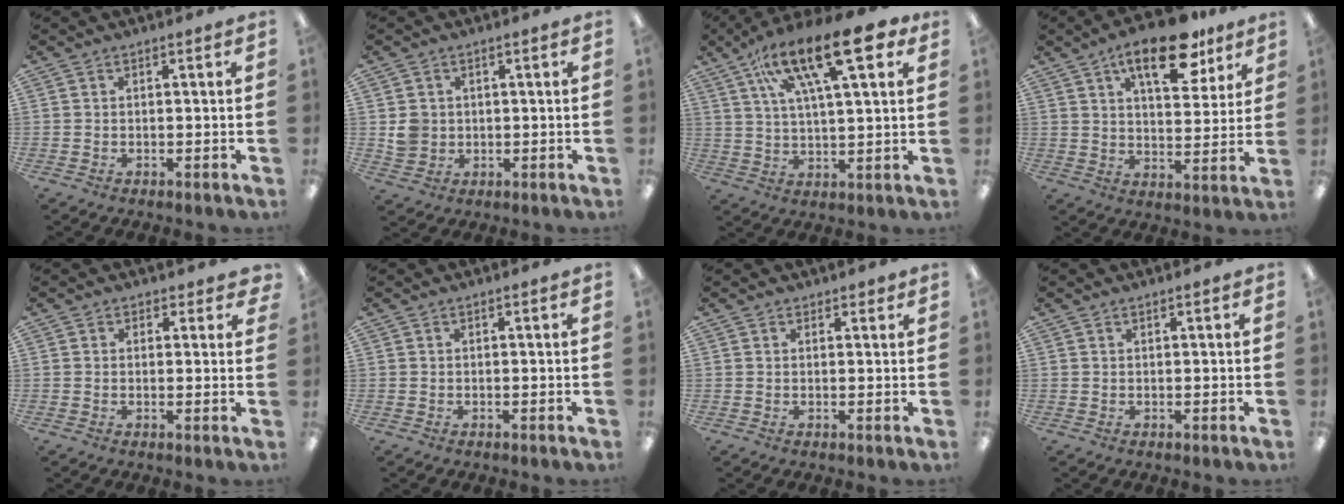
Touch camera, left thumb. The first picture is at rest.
{"total": 3.8, "force": [0.7, 3.6, 1.0], "torque": [-0.017, 0.004, 0.014]}
{"total": 19.8, "force": [11.3, 6.5, 14.9], "torque": [-0.244, -0.047, 0.181]}
{"total": 16.1, "force": [9.9, 6.8, 10.8], "torque": [-0.156, -0.039, 0.161]}
{"total": 1.9, "force": [1.4, 1.2, 0.4], "torque": [0.007, -0.003, 0.022]}
{"total": 0.0}
{"total": 1.4, "force": [1.2, 0.7, 0.2], "torque": [0.005, -0.004, 0.021]}
{"total": 0.7, "force": [0.6, 0.1, 0.3], "torque": [-0.008, 0.001, 0.010]}